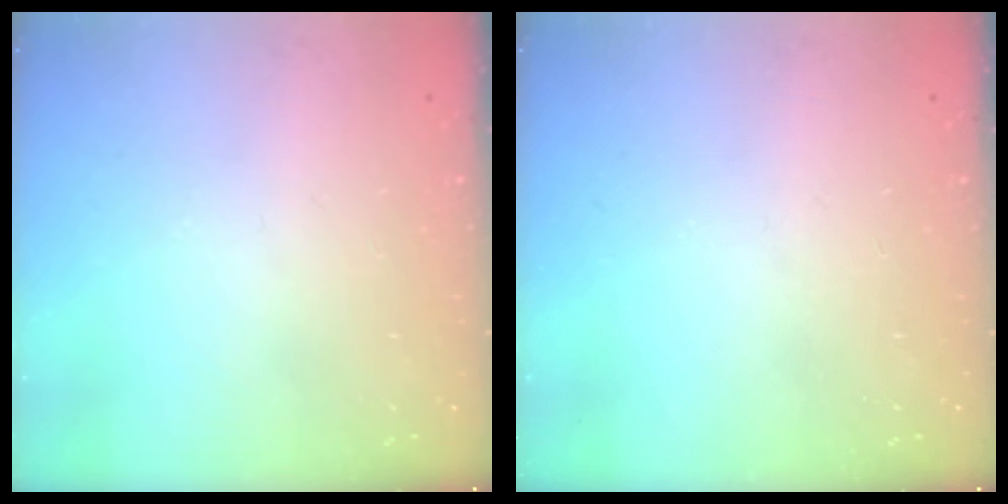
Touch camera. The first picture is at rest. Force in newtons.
{"total": 0.0}